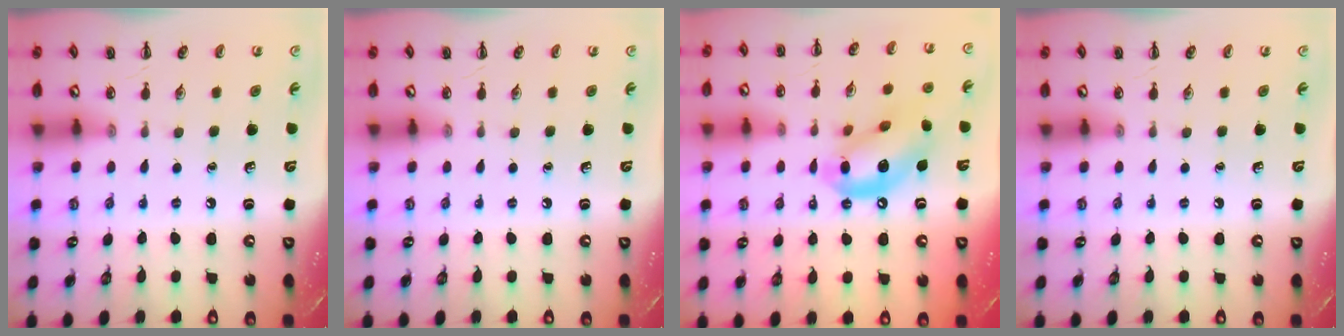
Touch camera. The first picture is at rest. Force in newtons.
{"total": 0.0}
{"total": 13.3, "press": 12.9, "slide": 3.4}
{"total": 0.0}